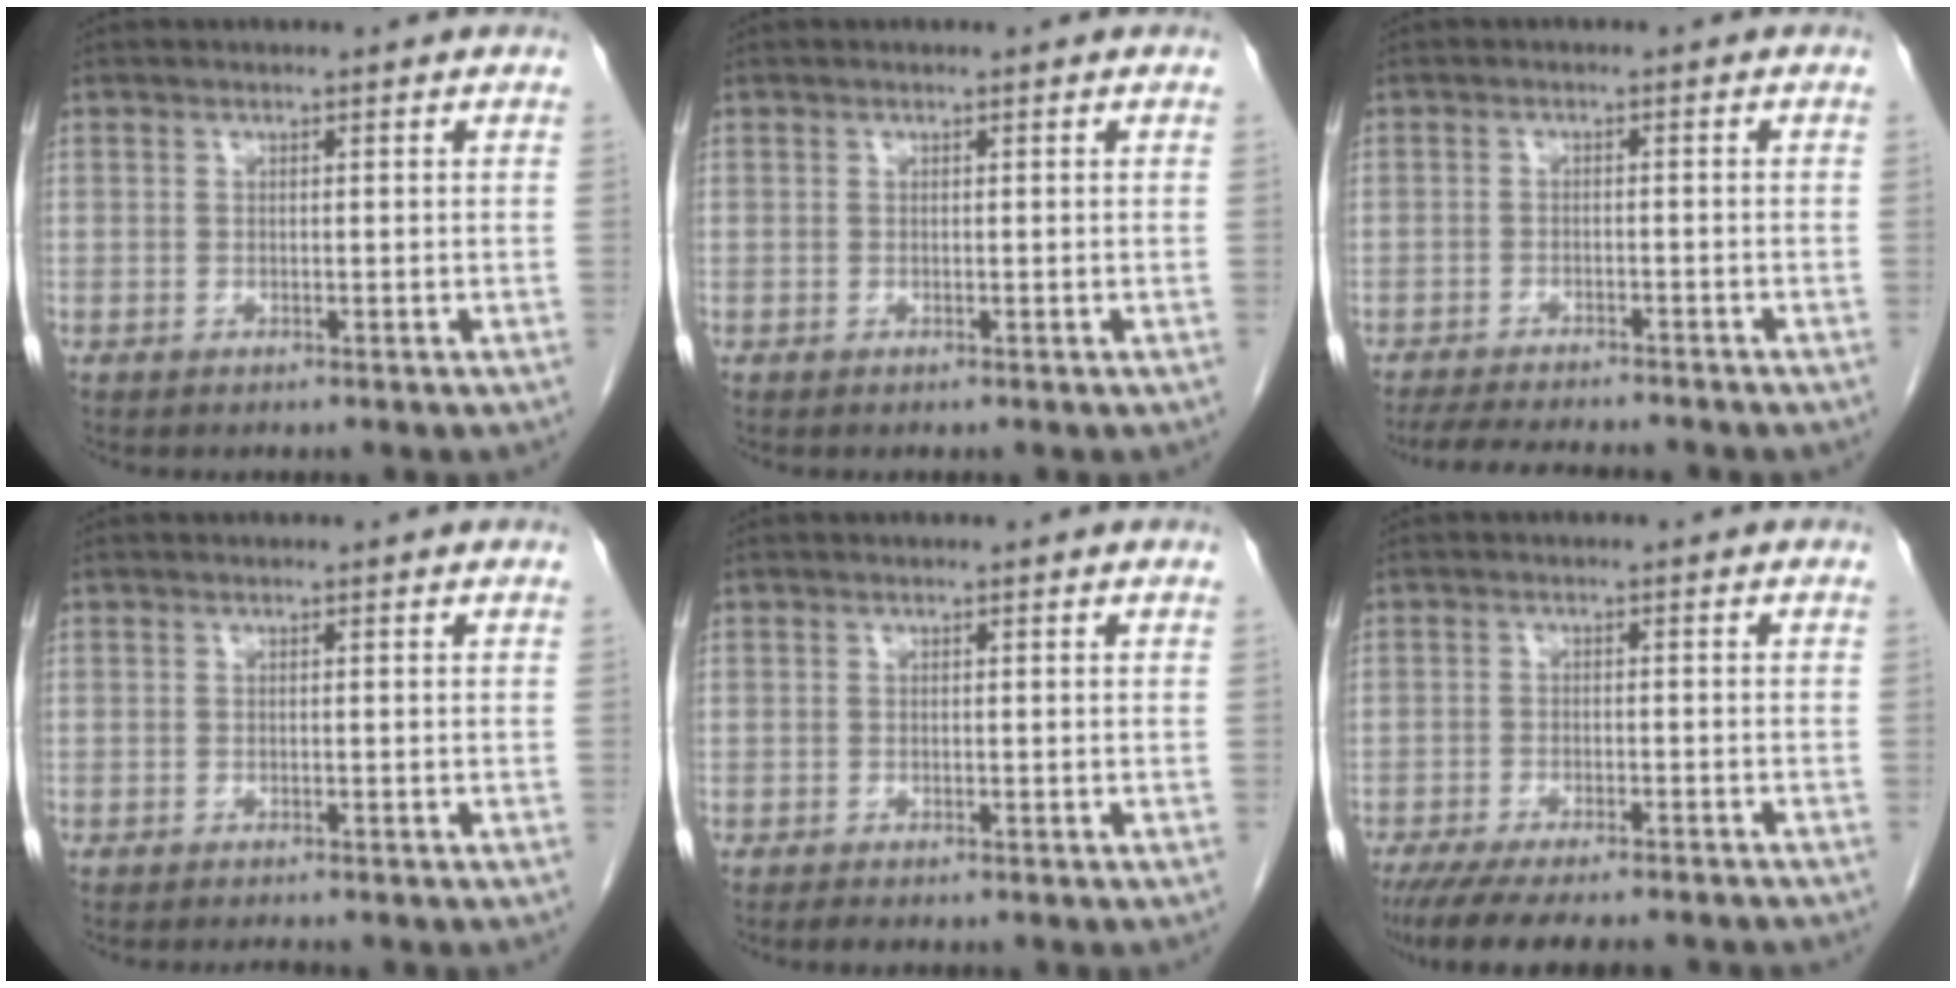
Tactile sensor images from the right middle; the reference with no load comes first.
{"total": 0.0}
{"total": 11.1, "force": [-9.9, 1.7, 4.8], "torque": [-0.068, -0.014, -0.136]}
{"total": 0.9, "force": [-0.8, -0.1, 0.2], "torque": [-0.010, -0.007, -0.009]}
{"total": 0.9, "force": [-0.8, 0.2, 0.4], "torque": [-0.017, -0.006, -0.012]}
{"total": 15.4, "force": [-13.3, 2.8, 7.2], "torque": [-0.132, -0.027, -0.182]}